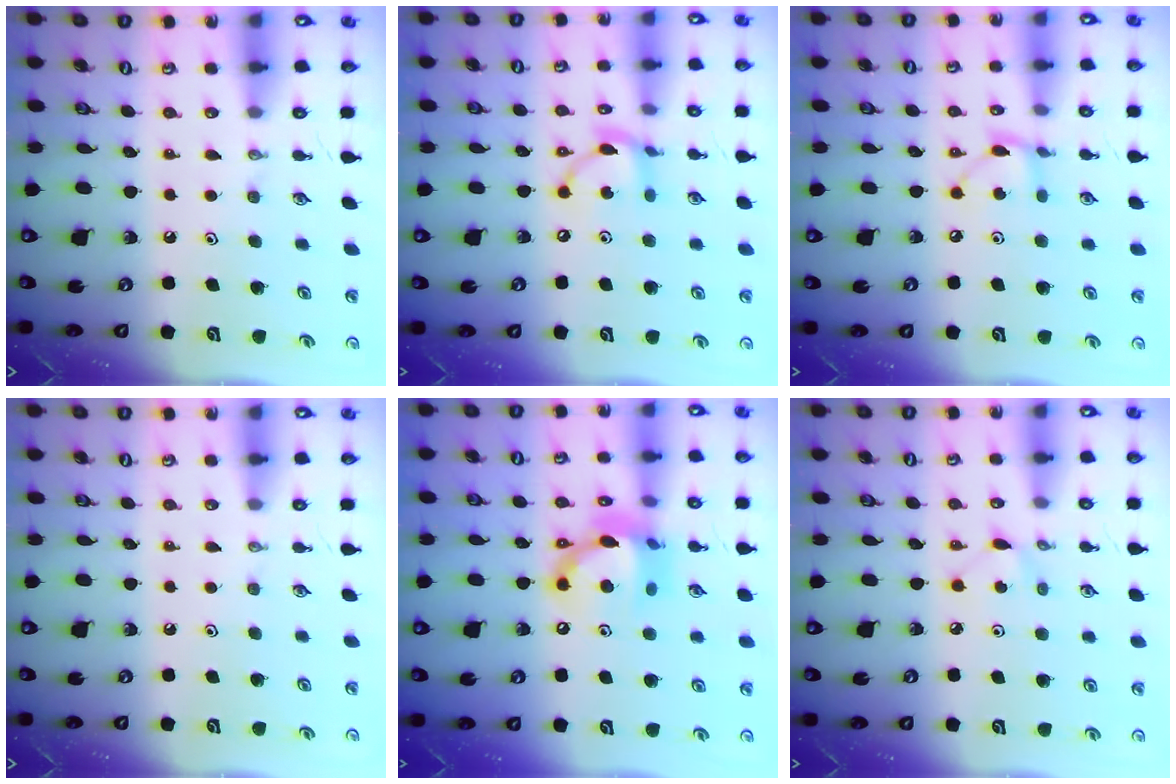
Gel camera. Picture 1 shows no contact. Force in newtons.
{"total": 11.1, "press": 11.1, "slide": 0.6}
{"total": 6.3, "press": 6.3, "slide": 0.2}
{"total": 0.0}
{"total": 14.3, "press": 14.3, "slide": 0.8}
{"total": 4.1, "press": 4.1, "slide": 0.4}